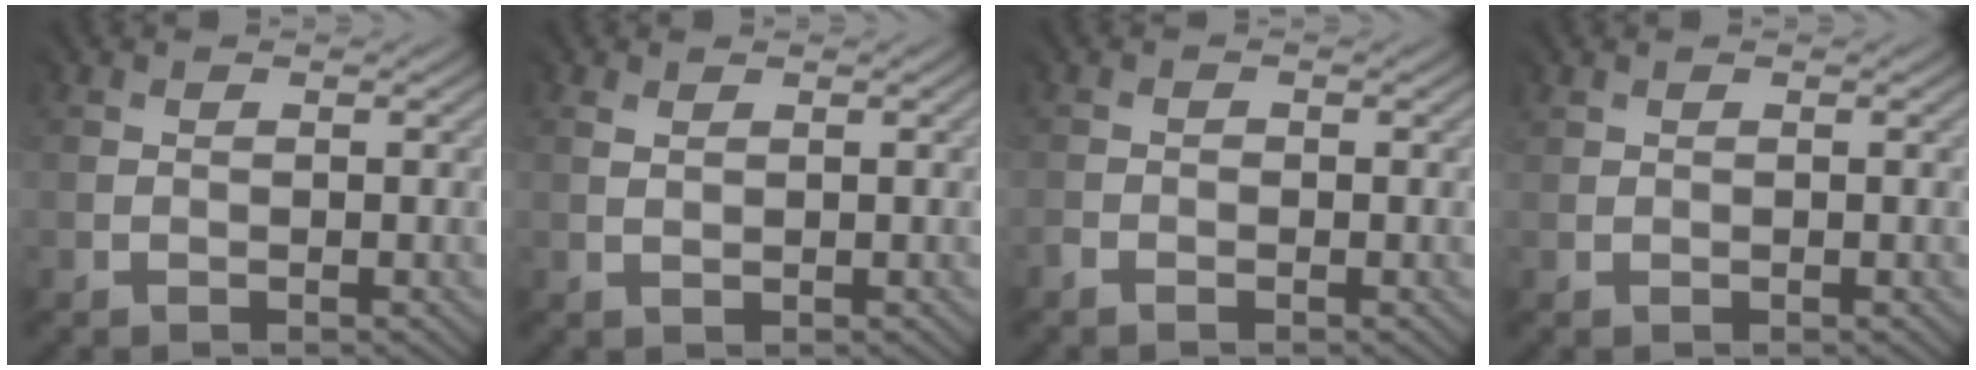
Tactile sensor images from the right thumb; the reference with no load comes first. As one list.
[{"total": 0.9, "force": [0.8, 0.2, 0.4], "torque": [-0.017, 0.002, 0.015]}, {"total": 0.8, "force": [-0.8, 0.1, -0.1], "torque": [-0.006, -0.004, -0.018]}, {"total": 1.1, "force": [0.7, 0.4, 0.8], "torque": [-0.012, 0.003, 0.011]}]